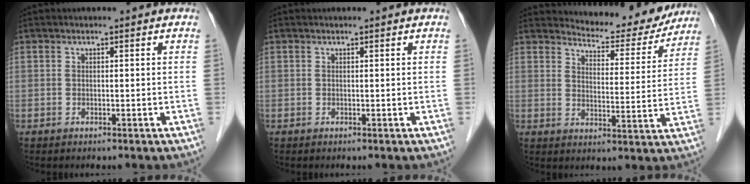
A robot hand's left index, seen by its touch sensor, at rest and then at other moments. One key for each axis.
{"total": 0.8, "fx": 0.8, "fy": 0.1, "fz": 0.2, "tx": -0.008, "ty": 0.013, "tz": 0.012}
{"total": 11.9, "fx": 11.5, "fy": 2.5, "fz": 1.5, "tx": -0.016, "ty": -0.021, "tz": 0.143}